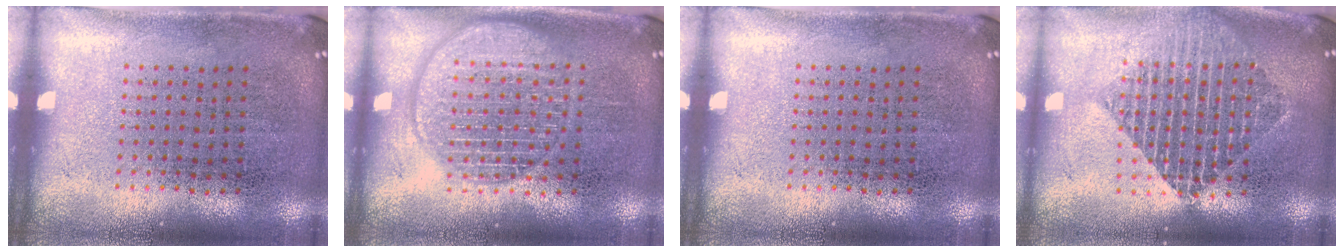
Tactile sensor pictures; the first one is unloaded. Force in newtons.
{"total": 3.3, "press": 3.3, "slide": 0.4}
{"total": 0.0}
{"total": 1.8, "press": 1.6, "slide": 1.0}